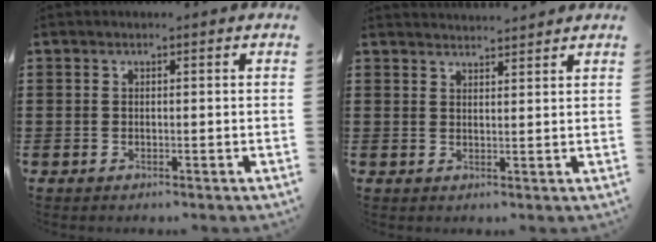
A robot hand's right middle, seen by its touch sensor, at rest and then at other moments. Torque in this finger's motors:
{"motor_torque": [-0.06, -0.08, -0.15, -0.02]}